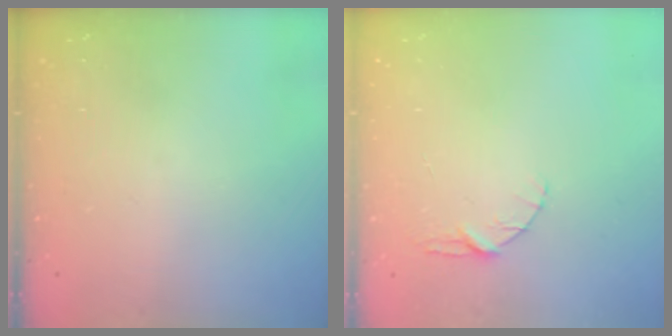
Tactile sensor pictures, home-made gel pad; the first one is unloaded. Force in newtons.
{"total": 4.0, "press": 3.9, "slide": 0.4}